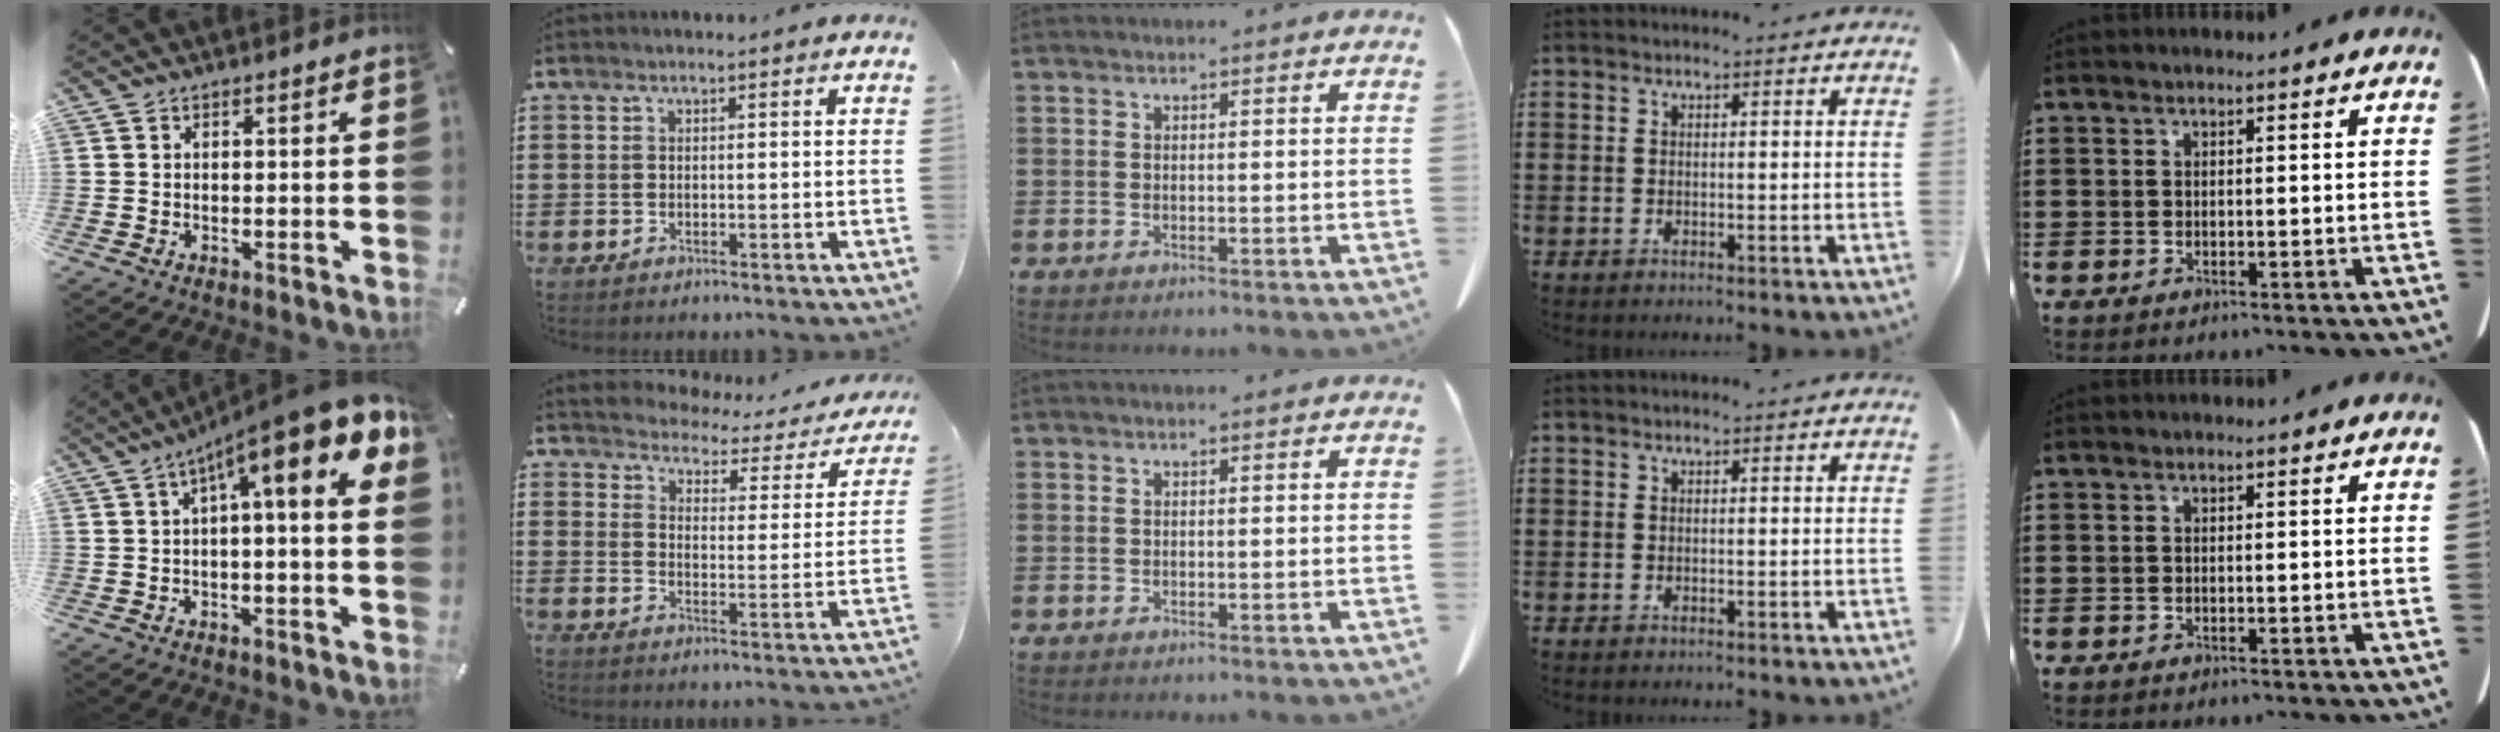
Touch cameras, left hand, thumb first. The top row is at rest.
{"thumb": {"total": 13.5, "force": [6.3, 1.8, 11.8], "torque": [-0.179, -0.050, 0.096]}, "index": {"total": 2.6, "force": [2.5, 0.6, -0.1], "torque": [-0.022, -0.026, 0.034]}}